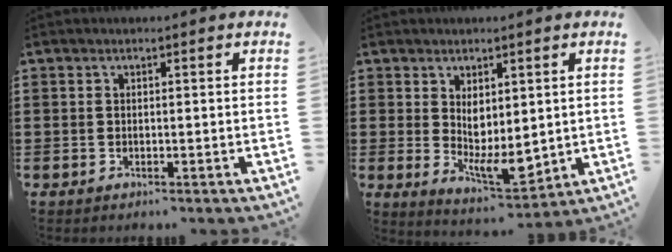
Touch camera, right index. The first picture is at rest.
{"total": 4.4, "force": [1.1, 2.4, 3.5], "torque": [-0.071, -0.015, 0.017]}